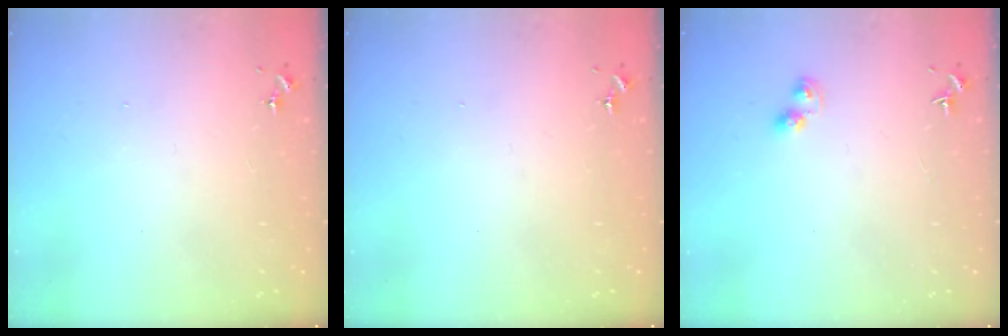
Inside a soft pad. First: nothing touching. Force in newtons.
{"total": 0.0}
{"total": 4.2, "press": 4.2, "slide": 0.4}